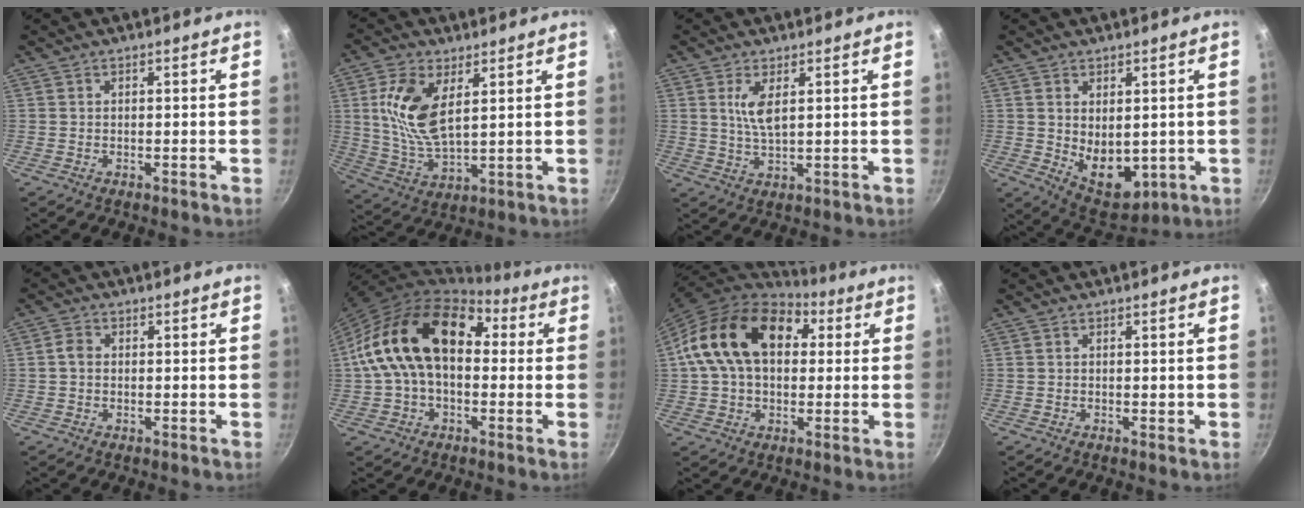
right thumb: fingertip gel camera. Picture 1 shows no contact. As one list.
[{"total": 12.4, "force": [3.7, 6.1, 10.1], "torque": [-0.202, -0.017, 0.080]}, {"total": 4.8, "force": [1.6, 1.8, 4.2], "torque": [-0.084, -0.014, 0.037]}, {"total": 9.4, "force": [0.4, 6.1, 7.2], "torque": [-0.085, -0.025, 0.030]}, {"total": 2.4, "force": [0.0, 1.9, 1.4], "torque": [-0.024, 0.009, -0.004]}, {"total": 19.5, "force": [2.0, 12.9, 14.5], "torque": [-0.230, 0.047, 0.021]}, {"total": 19.8, "force": [4.6, 13.2, 14.1], "torque": [-0.217, 0.026, 0.064]}, {"total": 0.8, "force": [0.0, 0.5, 0.6], "torque": [-0.005, 0.002, 0.001]}]